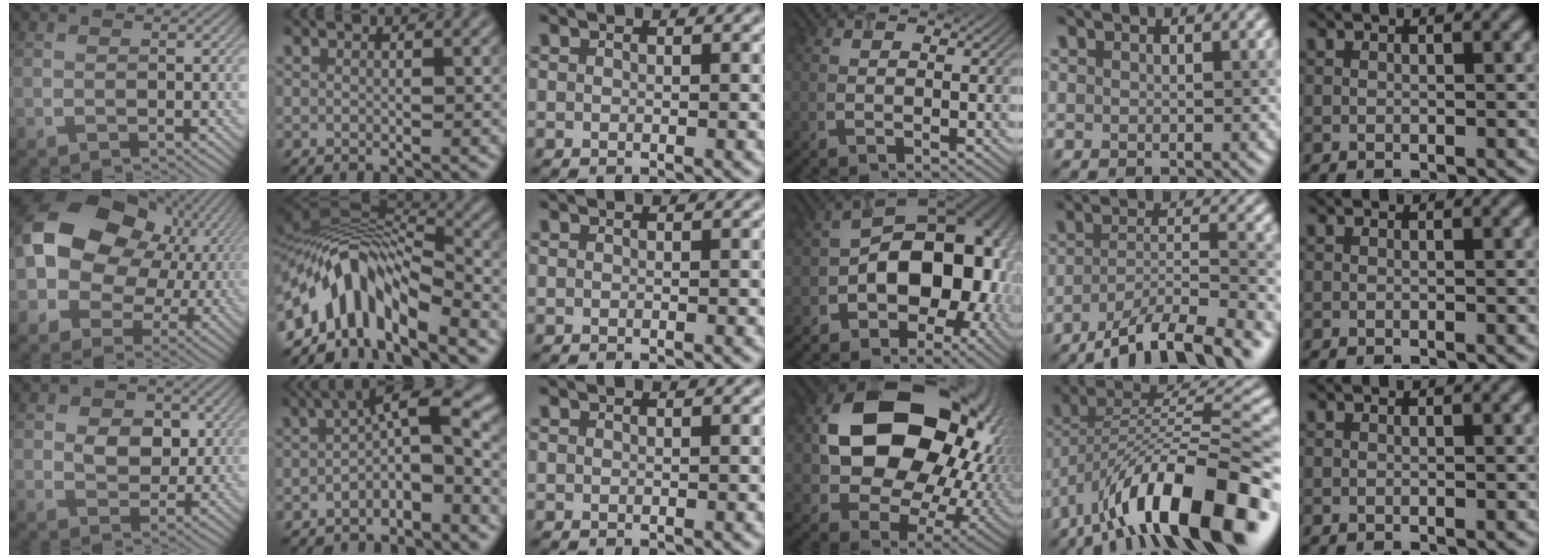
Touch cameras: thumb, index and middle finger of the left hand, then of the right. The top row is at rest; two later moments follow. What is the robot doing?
{"motion": "open", "object": "airpods case & airpods"}